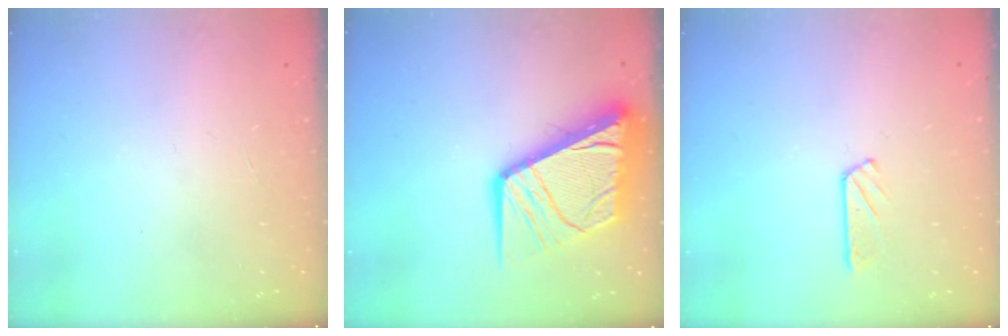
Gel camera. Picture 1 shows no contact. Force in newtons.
{"total": 19.0, "press": 18.9, "slide": 2.1}
{"total": 3.4, "press": 3.4, "slide": 0.3}